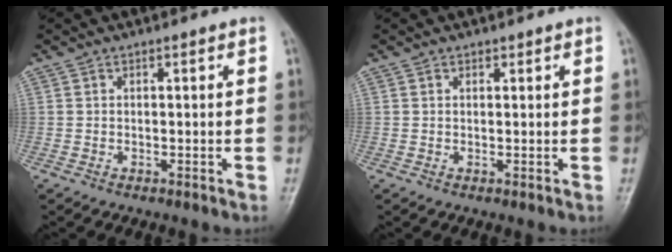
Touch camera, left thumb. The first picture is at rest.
{"total": 0.7, "force": [0.5, 0.4, 0.1], "torque": [0.004, -0.003, 0.005]}